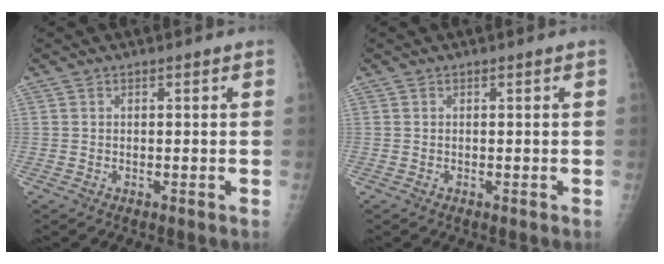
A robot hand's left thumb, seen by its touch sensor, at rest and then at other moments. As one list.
[{"total": 0.0}]